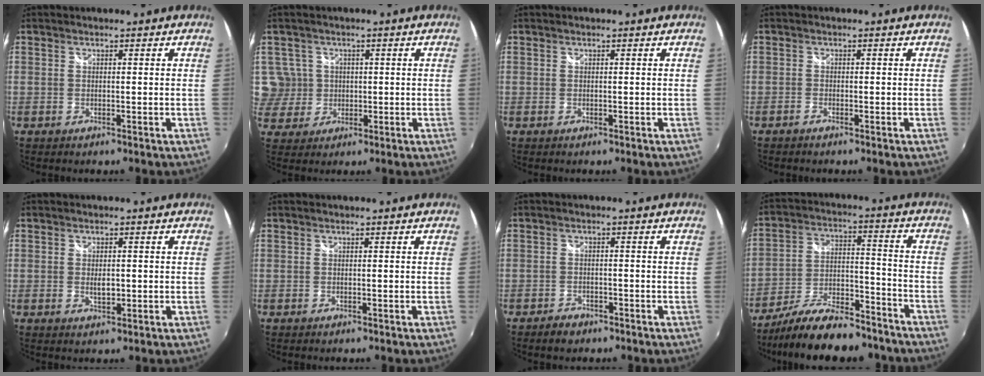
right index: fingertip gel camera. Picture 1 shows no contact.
{"total": 5.9, "force": [0.9, 5.8, 0.6], "torque": [-0.007, 0.007, 0.022]}
{"total": 0.0}
{"total": 0.8, "force": [-0.7, 0.2, 0.2], "torque": [-0.007, 0.000, -0.016]}
{"total": 2.5, "force": [-0.1, 1.4, 2.1], "torque": [-0.033, -0.003, 0.000]}
{"total": 0.0}
{"total": 3.3, "force": [-2.5, 2.0, 1.0], "torque": [-0.033, 0.000, -0.041]}
{"total": 19.8, "force": [-16.2, 6.1, 9.6], "torque": [-0.175, -0.004, -0.240]}